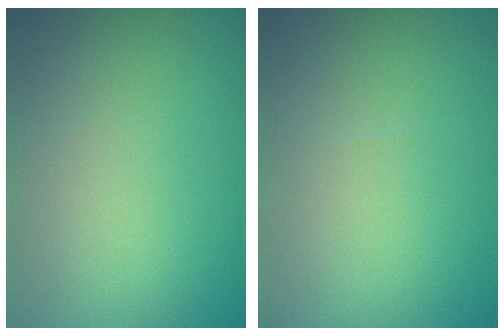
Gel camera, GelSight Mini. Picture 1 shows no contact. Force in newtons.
{"total": 0.0}